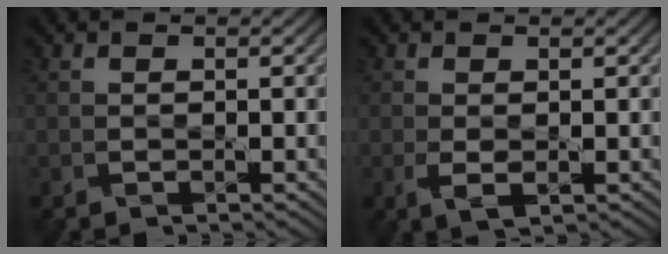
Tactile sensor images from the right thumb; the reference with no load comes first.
{"total": 2.5, "force": [-0.5, 1.3, 2.0], "torque": [-0.051, -0.008, -0.005]}